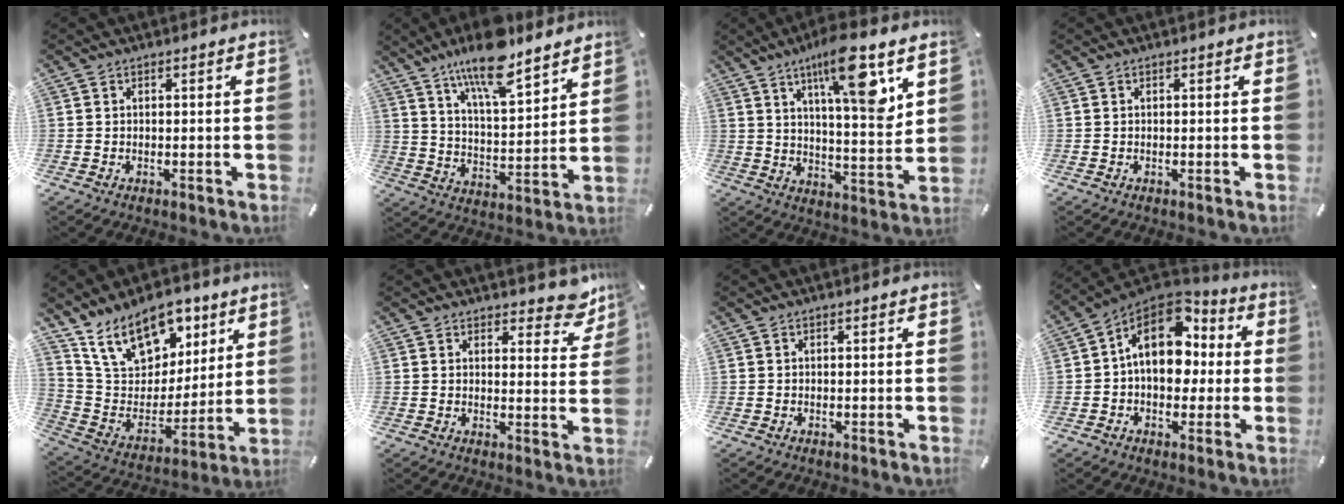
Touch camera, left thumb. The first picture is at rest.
{"total": 14.6, "force": [11.6, 4.6, 7.6], "torque": [-0.135, -0.068, 0.202]}
{"total": 15.9, "force": [8.8, 3.9, 12.7], "torque": [-0.202, -0.042, 0.137]}
{"total": 0.0}
{"total": 17.7, "force": [11.6, 10.9, 7.7], "torque": [-0.142, -0.064, 0.217]}
{"total": 6.7, "force": [5.5, 3.4, 2.1], "torque": [-0.003, -0.044, 0.093]}
{"total": 0.0}
{"total": 15.3, "force": [3.2, 10.7, 10.5], "torque": [-0.179, -0.012, 0.056]}